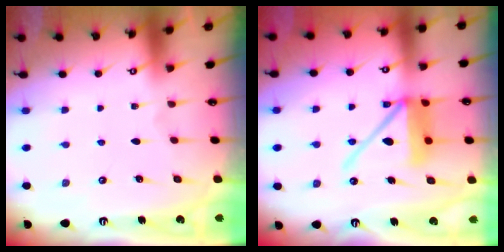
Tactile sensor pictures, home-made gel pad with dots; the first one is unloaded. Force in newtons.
{"total": 12.9, "press": 12.8, "slide": 2.0}